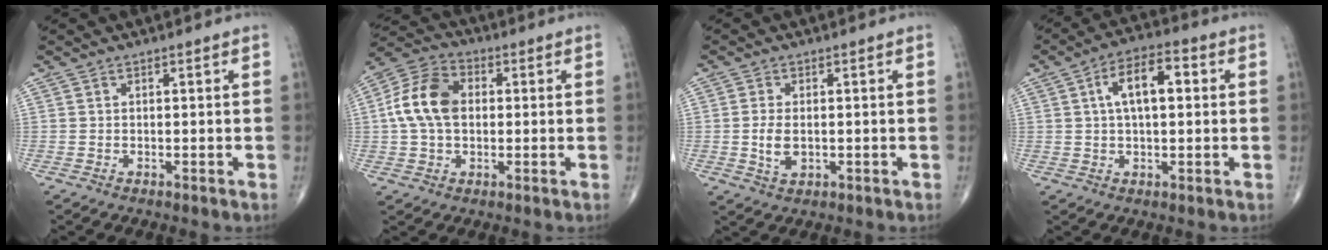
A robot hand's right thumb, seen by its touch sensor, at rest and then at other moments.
{"total": 12.0, "force": [0.9, 8.2, 8.6], "torque": [-0.163, 0.027, 0.007]}
{"total": 4.2, "force": [-0.3, 2.4, 3.4], "torque": [-0.066, -0.005, -0.003]}
{"total": 9.3, "force": [1.8, 4.4, 8.0], "torque": [-0.125, 0.020, 0.022]}